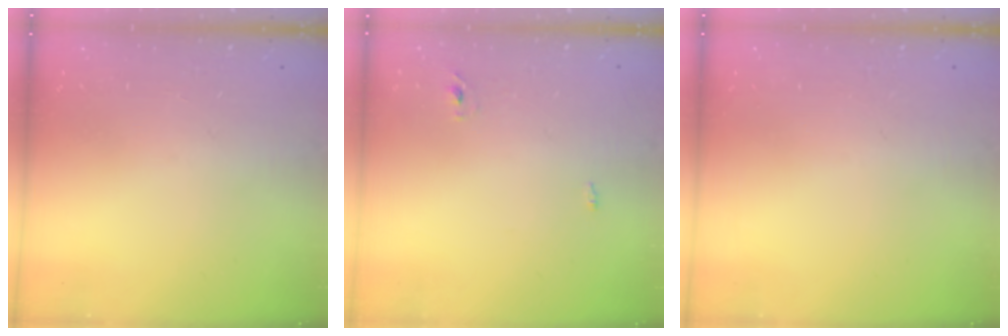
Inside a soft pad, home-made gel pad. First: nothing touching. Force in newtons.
{"total": 2.3, "press": 2.1, "slide": 1.0}
{"total": 0.0}